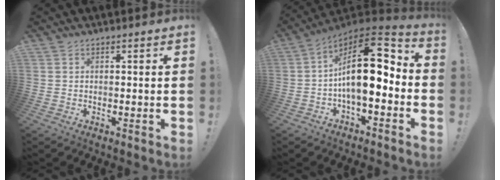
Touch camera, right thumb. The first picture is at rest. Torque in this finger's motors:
{"motor_torque": [2.14, 2.87, 1.58, -1.19, 0.66]}